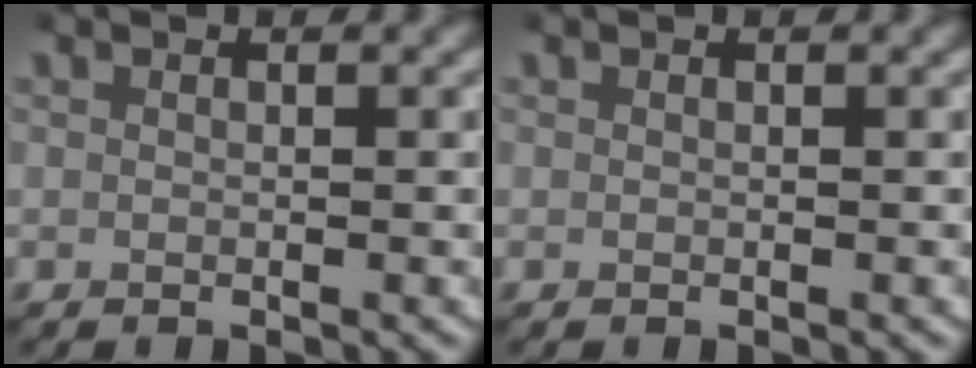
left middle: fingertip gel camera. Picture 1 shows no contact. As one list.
[{"total": 0.0}]